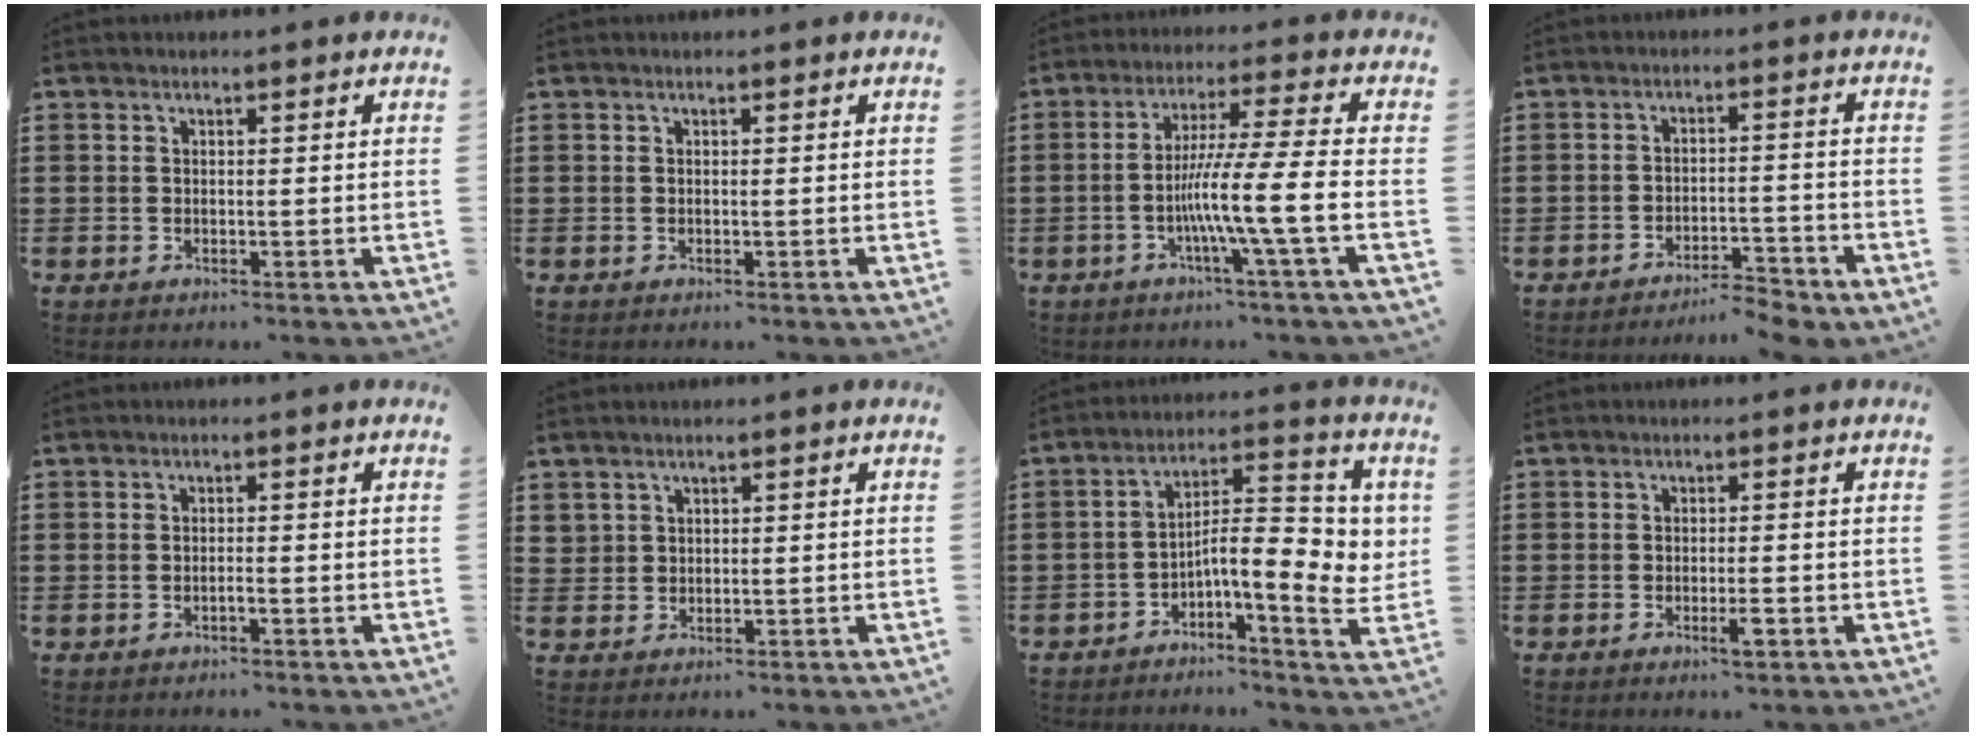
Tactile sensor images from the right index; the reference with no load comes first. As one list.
[{"total": 0.0}, {"total": 10.4, "force": [-3.0, -0.4, 9.9], "torque": [-0.176, -0.005, -0.060]}, {"total": 4.0, "force": [-3.9, 0.1, 1.0], "torque": [-0.021, -0.001, -0.081]}, {"total": 0.9, "force": [-0.4, 0.1, 0.8], "torque": [-0.014, -0.002, -0.007]}, {"total": 1.6, "force": [1.1, 1.2, 0.0], "torque": [-0.006, 0.006, 0.023]}, {"total": 9.5, "force": [-0.2, 3.1, 8.9], "torque": [-0.138, -0.017, -0.010]}, {"total": 2.5, "force": [-1.2, 0.3, 2.1], "torque": [-0.036, -0.002, -0.021]}]